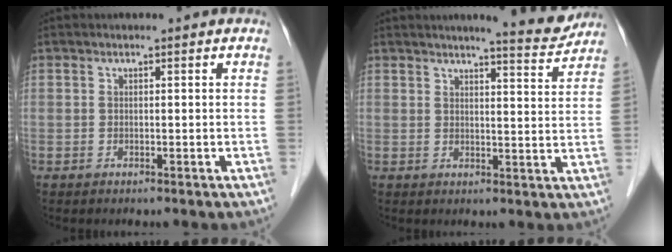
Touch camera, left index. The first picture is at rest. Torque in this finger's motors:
{"motor_torque": [0.37, -0.44, 0.14, 0.01]}